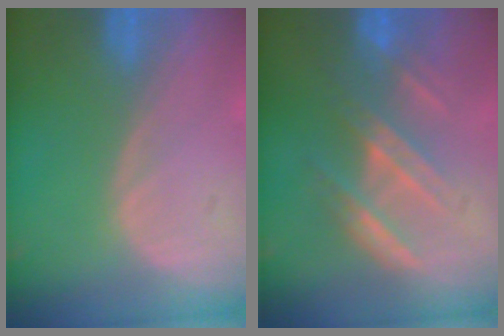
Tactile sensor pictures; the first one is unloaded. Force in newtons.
{"total": 7.1, "press": 6.5, "slide": 3.0}